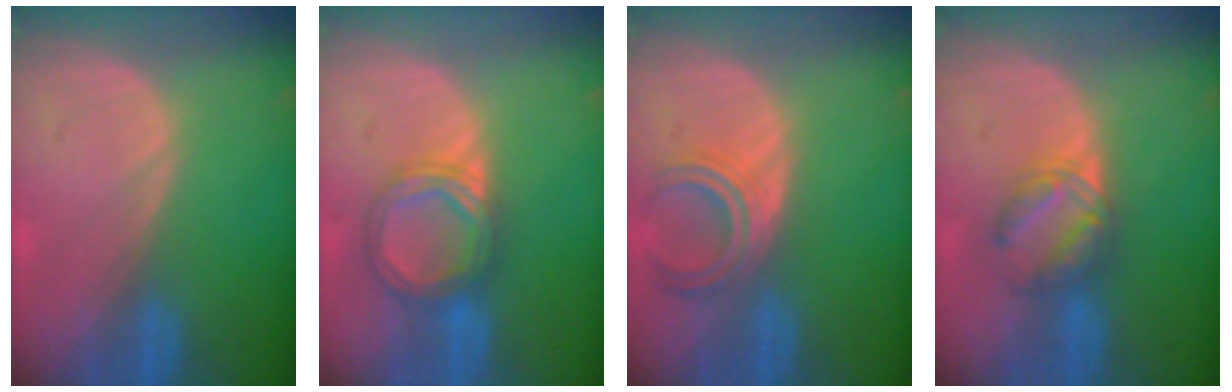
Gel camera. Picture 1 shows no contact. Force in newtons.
{"total": 5.8, "press": 5.8, "slide": 0.2}
{"total": 4.7, "press": 4.7, "slide": 0.4}
{"total": 5.8, "press": 5.4, "slide": 2.2}